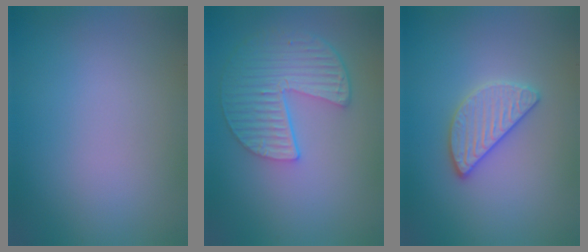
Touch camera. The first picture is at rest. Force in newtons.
{"total": 5.8, "press": 4.5, "slide": 3.6}
{"total": 3.0, "press": 2.8, "slide": 1.1}